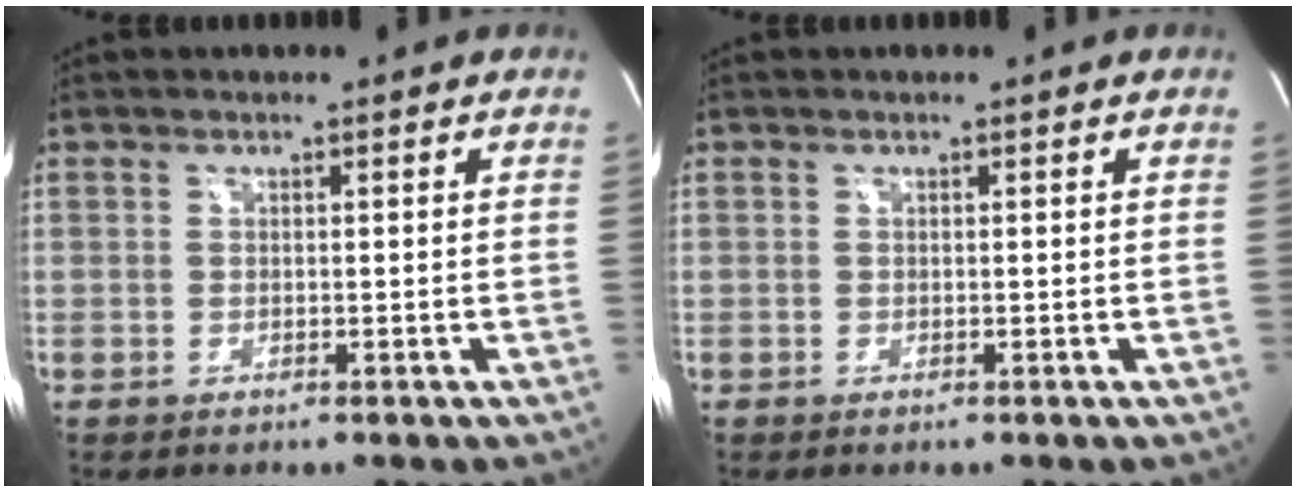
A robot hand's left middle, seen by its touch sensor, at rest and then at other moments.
{"total": 0.0}